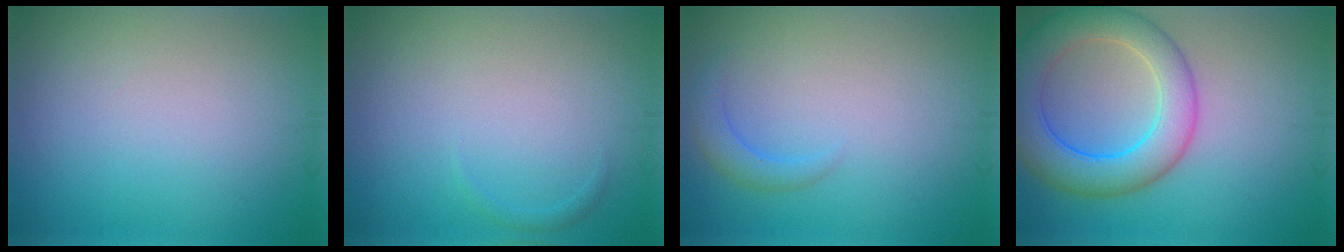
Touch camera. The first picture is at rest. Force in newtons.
{"total": 0.6, "press": 0.6, "slide": 0.0}
{"total": 1.8, "press": 1.8, "slide": 0.2}
{"total": 7.3, "press": 7.3, "slide": 0.3}